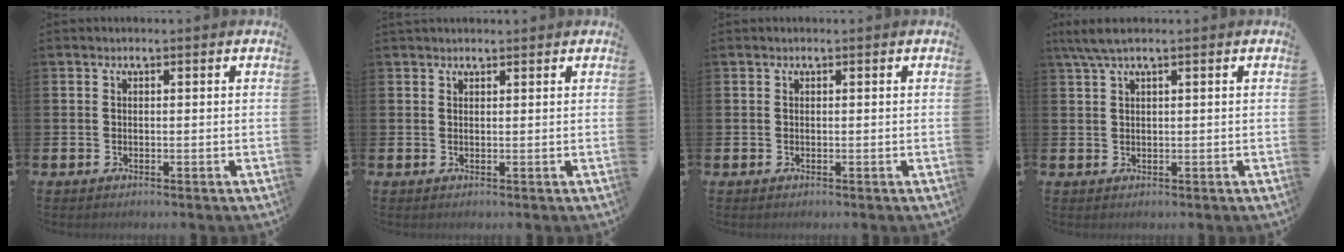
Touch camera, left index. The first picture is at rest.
{"total": 1.1, "force": [1.1, 0.3, 0.2], "torque": [0.005, 0.000, 0.018]}
{"total": 0.0}
{"total": 2.9, "force": [1.9, 0.2, 2.2], "torque": [-0.045, 0.003, 0.034]}